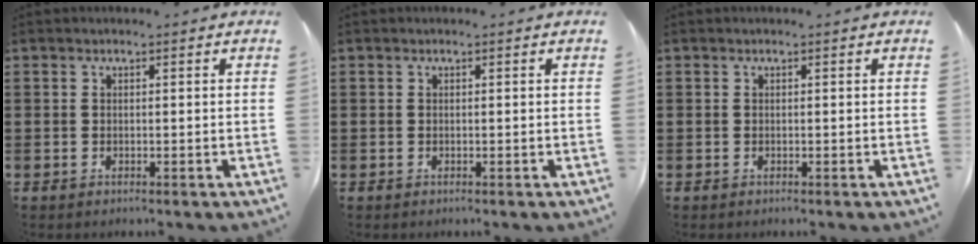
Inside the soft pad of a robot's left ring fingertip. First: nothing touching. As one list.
[{"total": 0.0}, {"total": 0.0}]